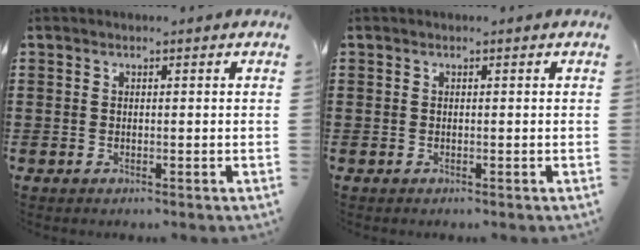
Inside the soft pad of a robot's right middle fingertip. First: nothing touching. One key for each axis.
{"total": 0.0}